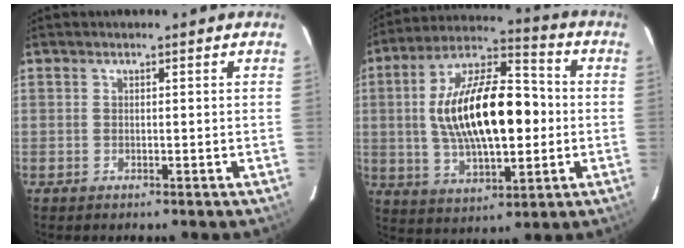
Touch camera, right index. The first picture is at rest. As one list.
[{"total": 21.0, "force": [0.0, 9.4, 18.8], "torque": [-0.343, 0.018, 0.003]}]